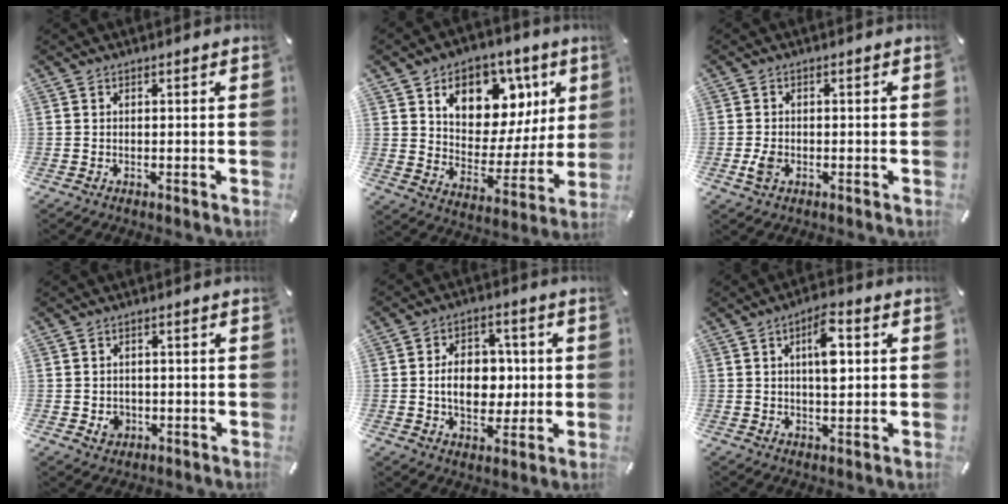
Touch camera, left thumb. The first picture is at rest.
{"total": 13.5, "force": [7.1, 9.8, 5.9], "torque": [-0.082, -0.050, 0.128]}
{"total": 3.1, "force": [-0.9, 2.2, 2.0], "torque": [-0.047, -0.001, -0.019]}
{"total": 3.5, "force": [-0.8, 3.0, 1.5], "torque": [-0.009, -0.002, -0.017]}
{"total": 11.2, "force": [0.0, 8.1, 7.8], "torque": [-0.120, 0.006, -0.003]}
{"total": 8.1, "force": [1.8, 3.6, 7.0], "torque": [-0.097, -0.003, 0.022]}